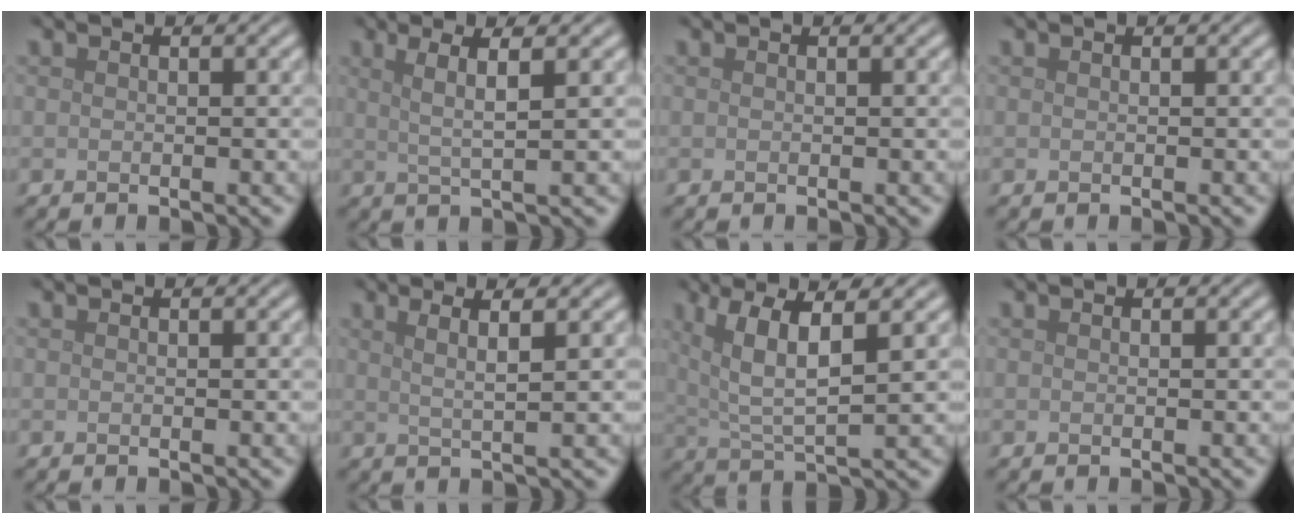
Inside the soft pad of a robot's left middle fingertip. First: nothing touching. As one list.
[{"total": 3.1, "force": [1.3, 0.4, 2.8], "torque": [-0.050, 0.001, 0.023]}, {"total": 0.0}, {"total": 0.0}, {"total": 0.0}, {"total": 3.1, "force": [1.6, 0.7, 2.5], "torque": [-0.035, 0.004, 0.005]}, {"total": 6.3, "force": [2.8, 1.7, 5.4], "torque": [-0.107, 0.001, 0.055]}, {"total": 0.0}]